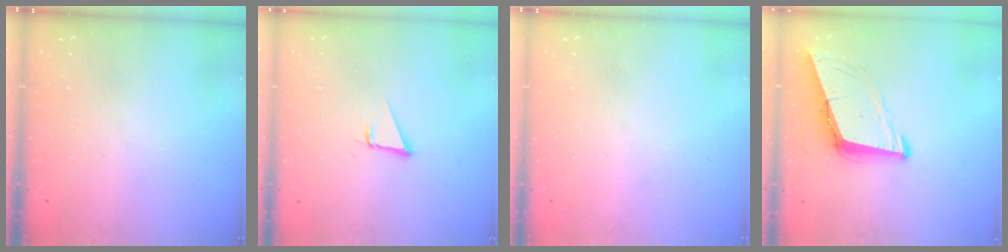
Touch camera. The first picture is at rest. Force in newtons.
{"total": 1.9, "press": 1.9, "slide": 0.1}
{"total": 0.0}
{"total": 8.6, "press": 7.8, "slide": 3.6}